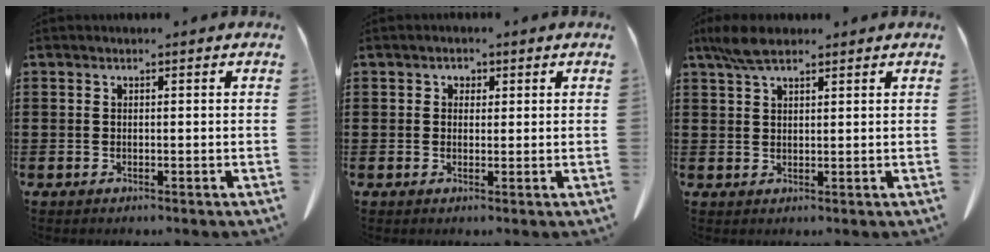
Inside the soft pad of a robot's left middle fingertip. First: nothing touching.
{"total": 1.3, "force": [0.5, 1.1, 0.4], "torque": [-0.004, 0.001, 0.008]}
{"total": 4.7, "force": [3.2, 1.6, 3.1], "torque": [-0.070, 0.004, 0.060]}